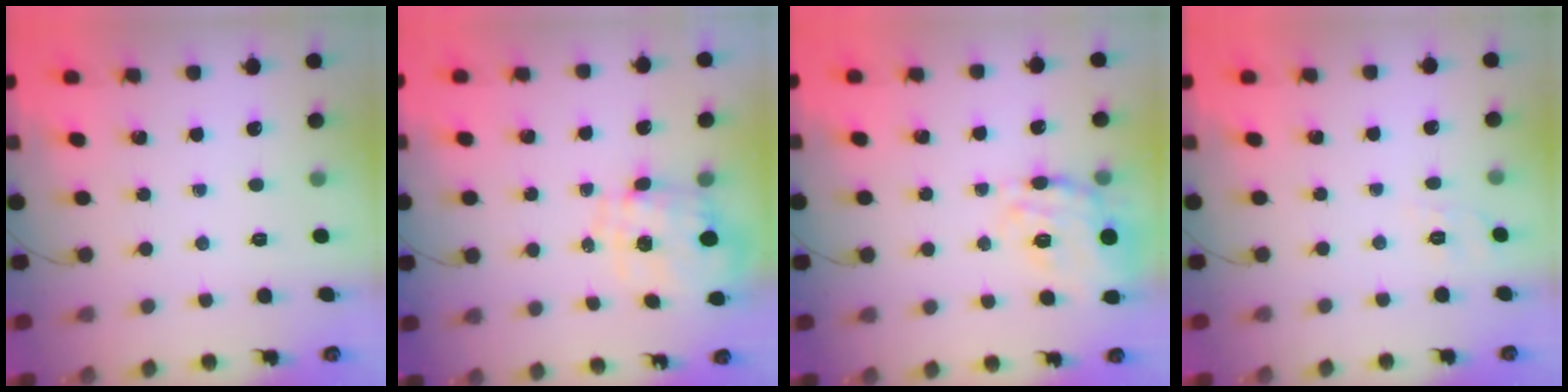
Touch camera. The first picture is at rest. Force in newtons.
{"total": 1.5, "press": 1.5, "slide": 0.4}
{"total": 16.8, "press": 16.7, "slide": 1.9}
{"total": 4.2, "press": 3.7, "slide": 1.9}